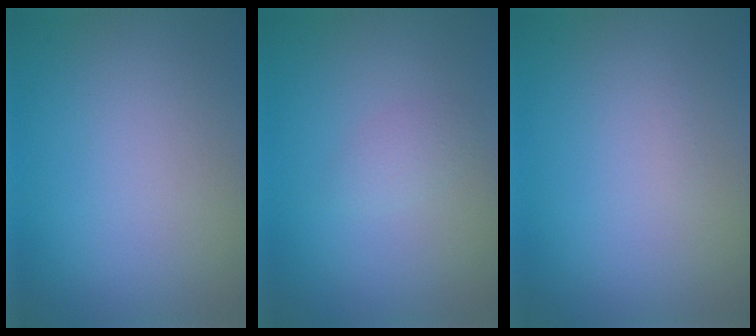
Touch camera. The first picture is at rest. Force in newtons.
{"total": 1.1, "press": 1.1, "slide": 0.1}
{"total": 0.0}